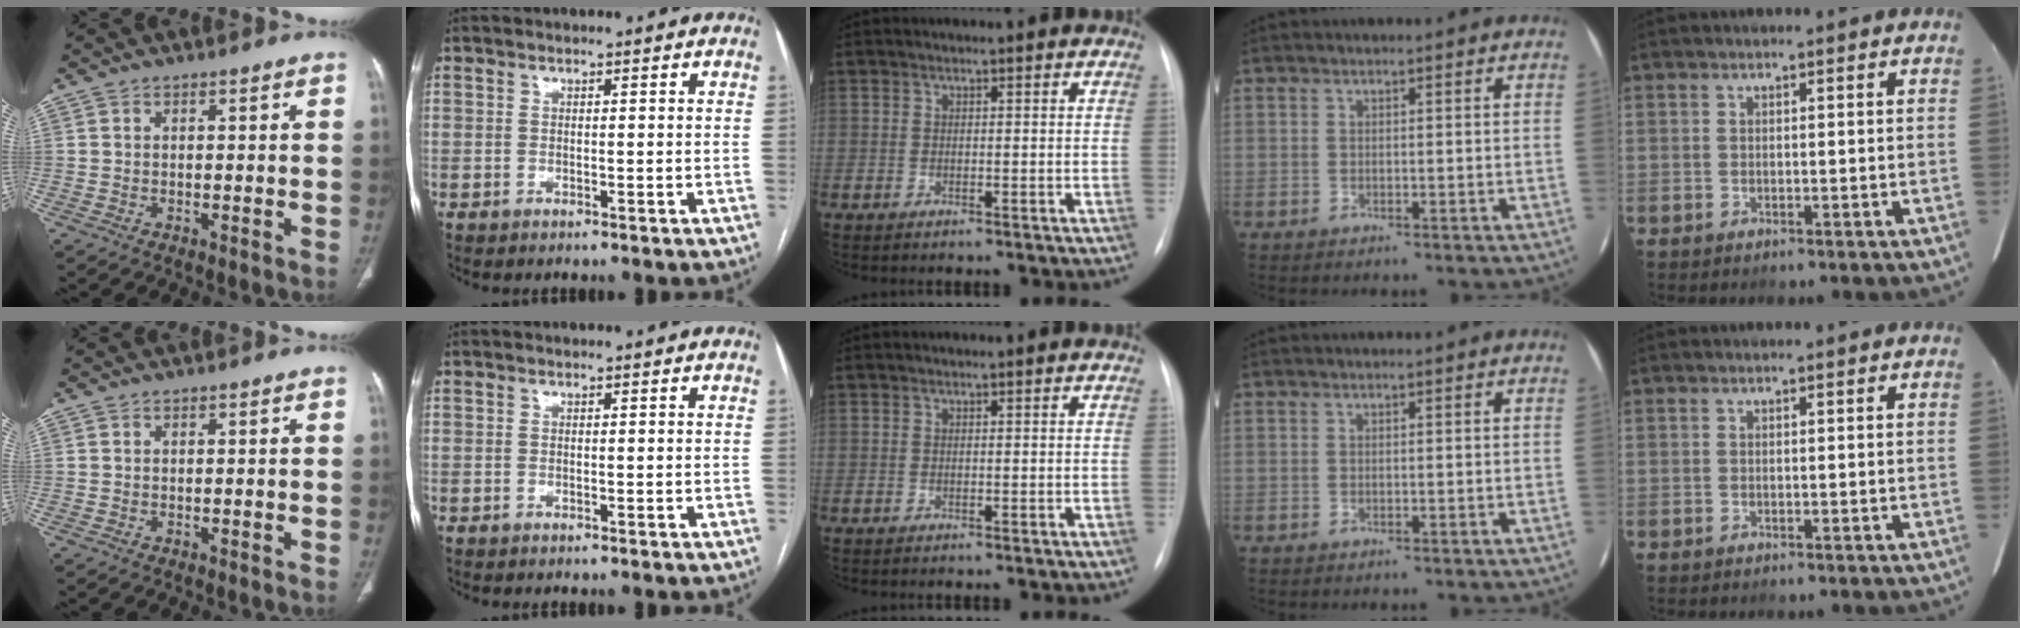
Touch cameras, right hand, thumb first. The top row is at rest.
{}